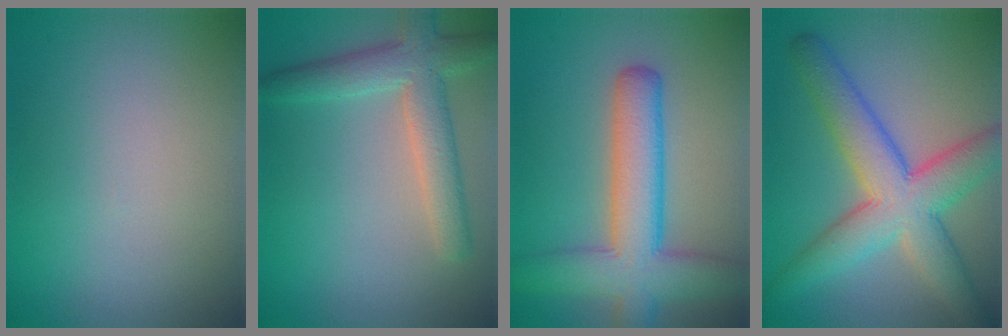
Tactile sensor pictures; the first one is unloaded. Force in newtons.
{"total": 4.8, "press": 4.8, "slide": 0.3}
{"total": 7.7, "press": 7.7, "slide": 0.2}
{"total": 8.2, "press": 8.2, "slide": 0.2}